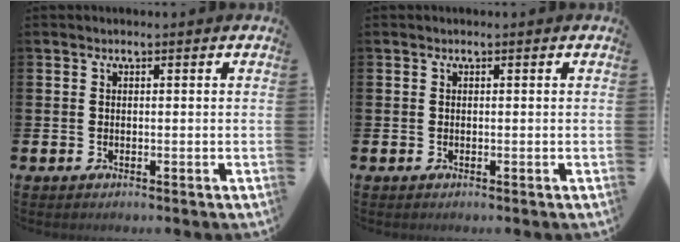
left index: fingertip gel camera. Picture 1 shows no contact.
{"total": 0.0}